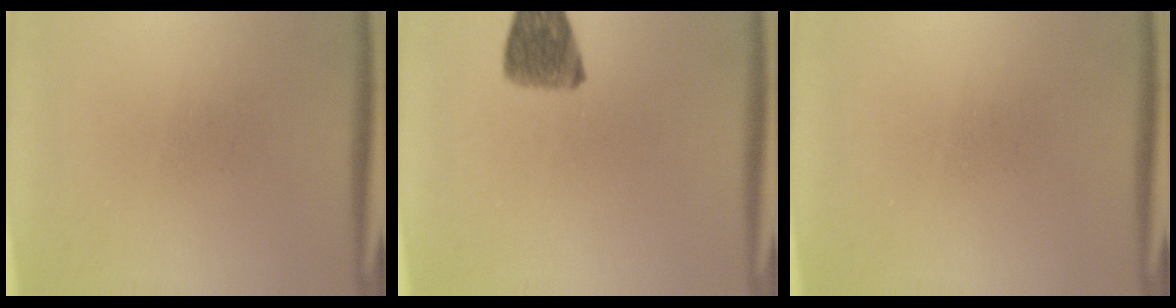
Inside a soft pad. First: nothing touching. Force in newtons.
{"total": 7.4}
{"total": 0.0}